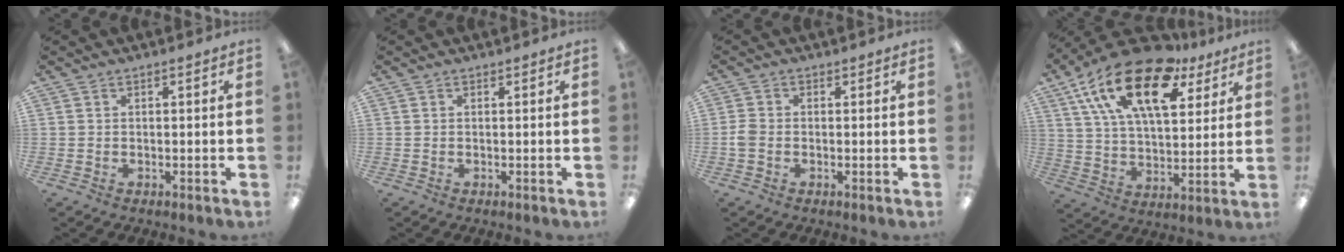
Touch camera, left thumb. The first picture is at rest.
{"total": 0.0}
{"total": 3.0, "force": [-0.6, 2.2, 1.9], "torque": [-0.038, 0.005, -0.012]}
{"total": 22.1, "force": [12.5, 10.8, 14.7], "torque": [-0.263, -0.055, 0.218]}